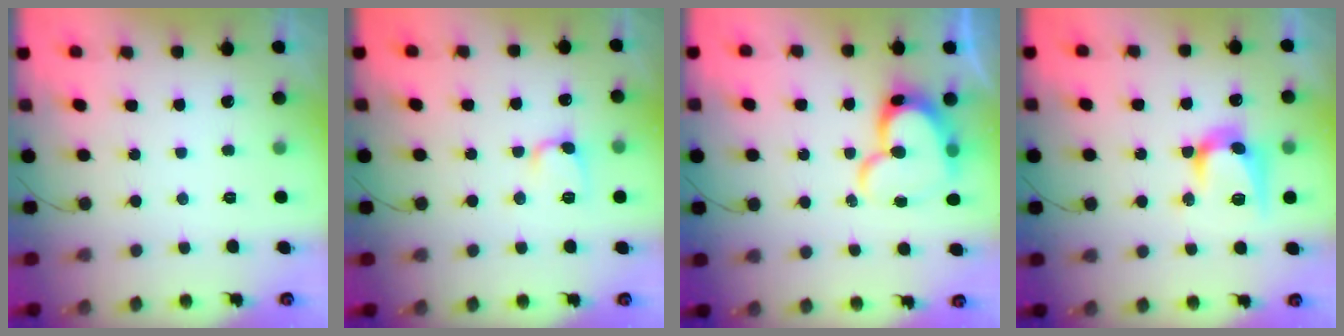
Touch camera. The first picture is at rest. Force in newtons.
{"total": 5.3, "press": 5.2, "slide": 0.6}
{"total": 17.0, "press": 16.9, "slide": 1.4}
{"total": 12.6, "press": 12.6, "slide": 0.4}